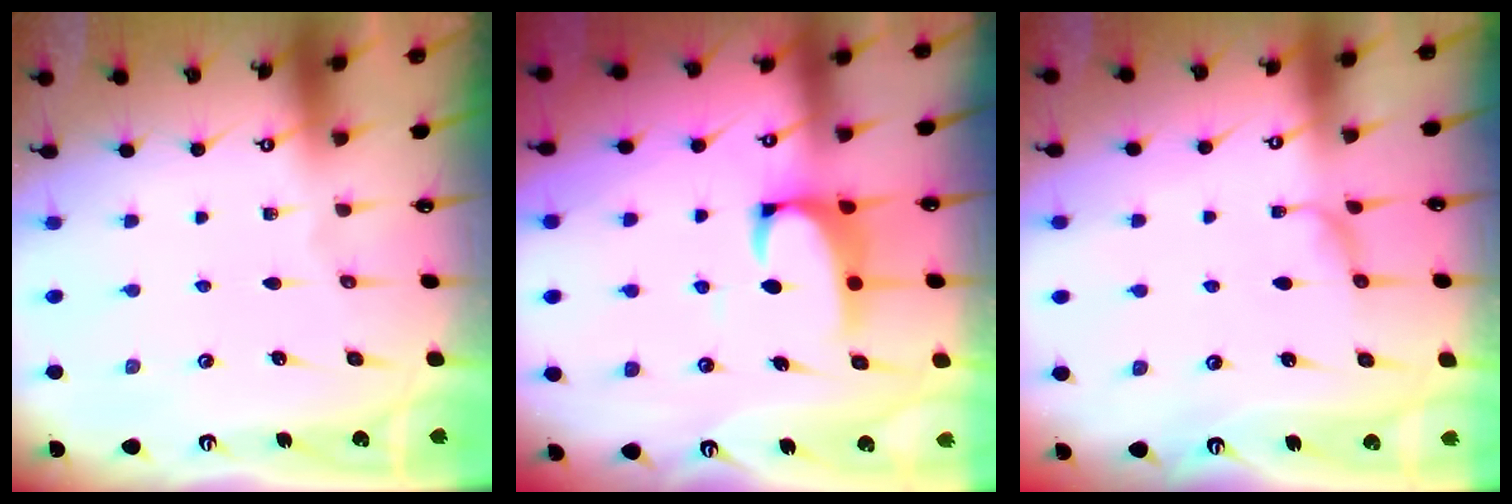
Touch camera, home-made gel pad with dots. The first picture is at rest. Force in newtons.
{"total": 2.3, "press": 2.1, "slide": 0.9}
{"total": 1.1, "press": 1.0, "slide": 0.5}